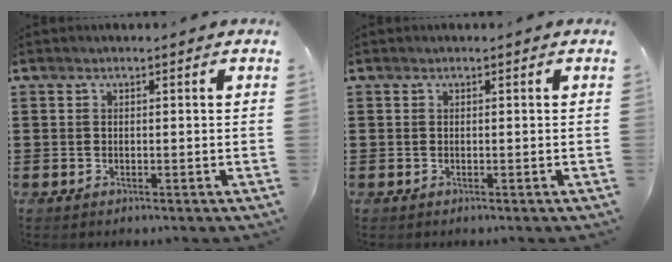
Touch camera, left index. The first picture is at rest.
{"total": 0.0}